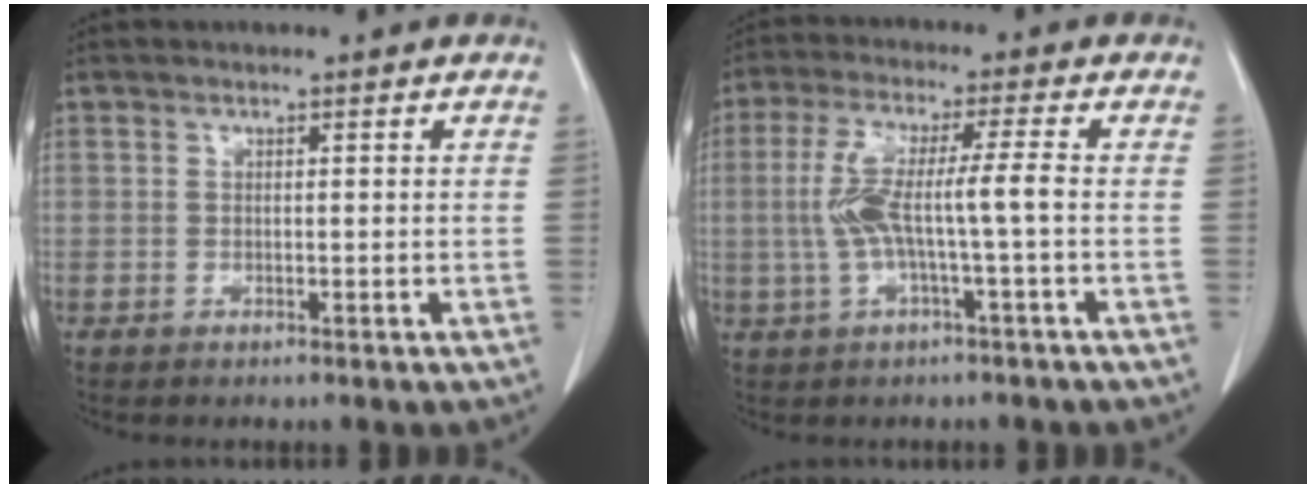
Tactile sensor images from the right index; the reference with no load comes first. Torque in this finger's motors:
{"motor_torque": [0.93, -0.31, 0.50, 0.18]}